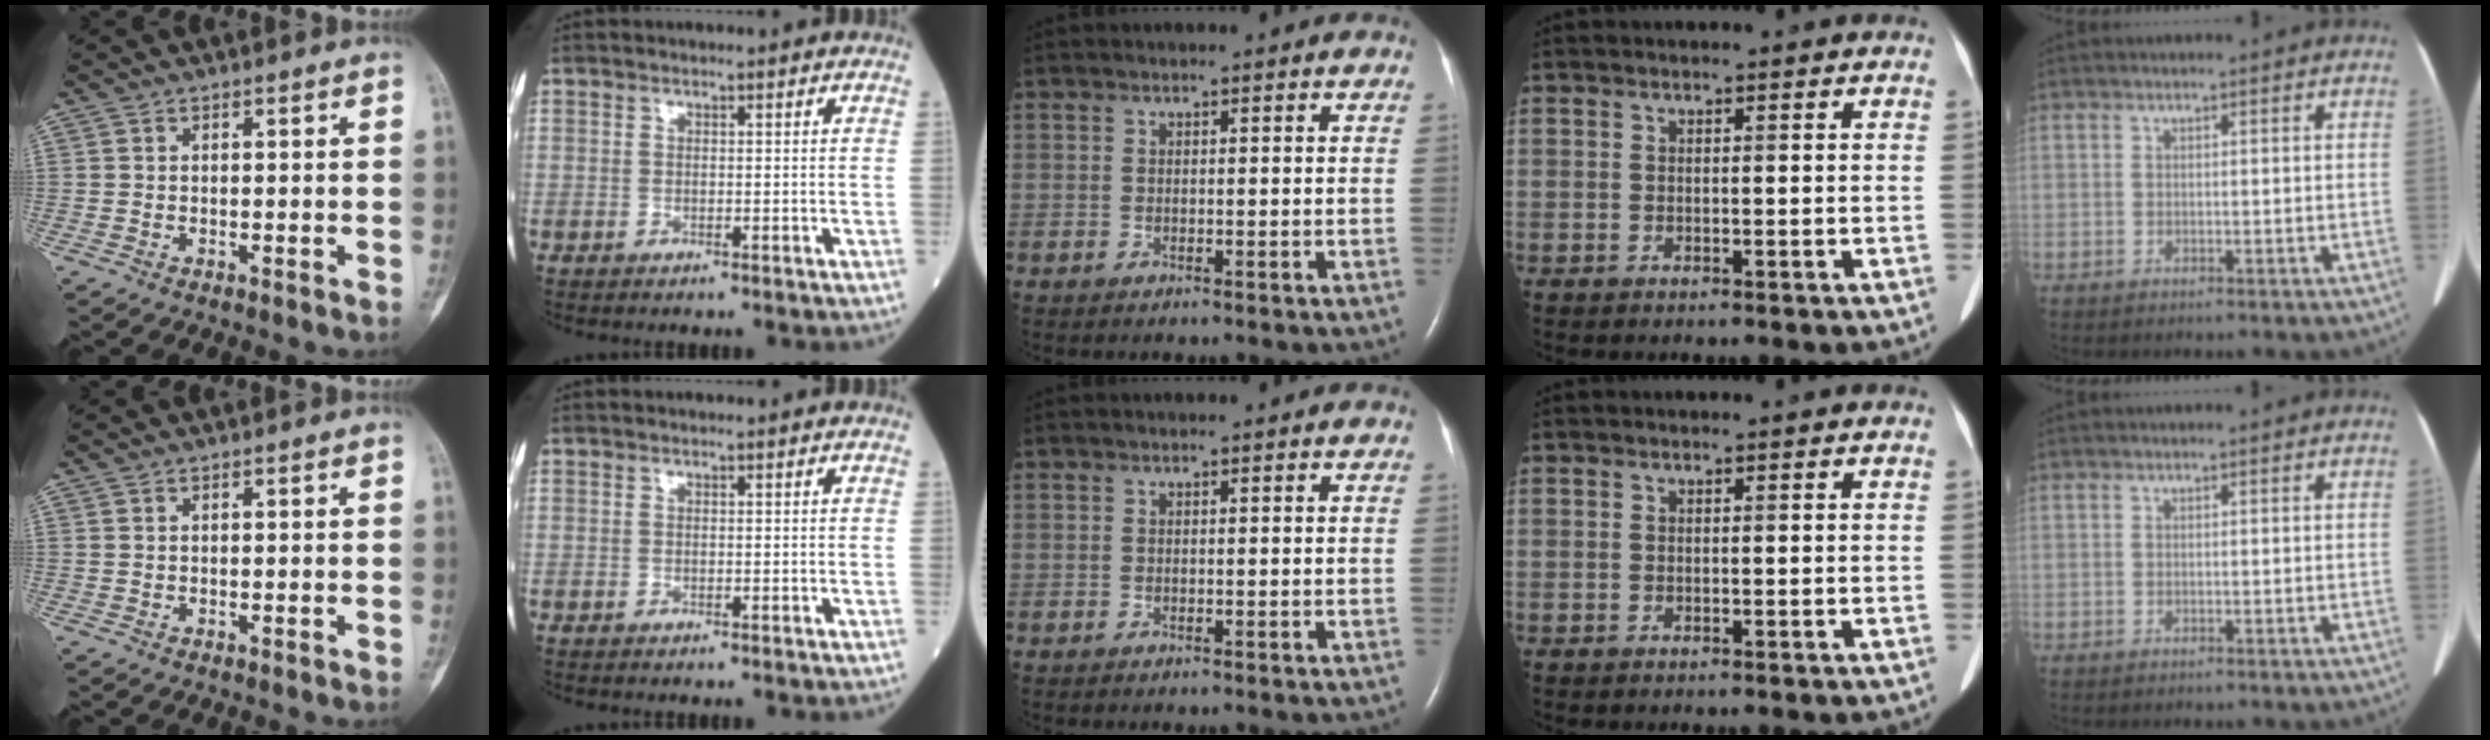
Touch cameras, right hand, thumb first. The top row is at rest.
{}